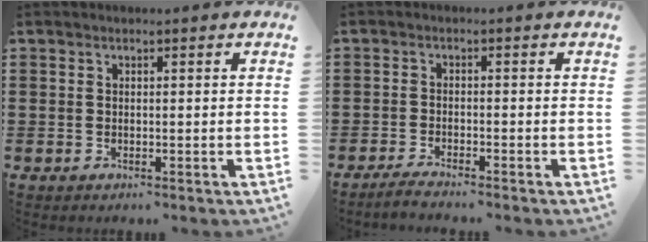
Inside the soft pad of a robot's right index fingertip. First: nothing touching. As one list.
[{"total": 1.8, "force": [-1.8, -0.1, 0.5], "torque": [-0.009, 0.002, -0.034]}]